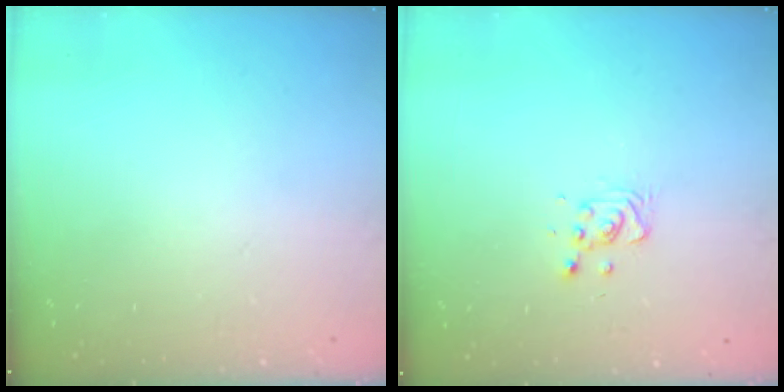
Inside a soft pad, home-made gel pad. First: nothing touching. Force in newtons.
{"total": 5.4, "press": 5.3, "slide": 1.2}